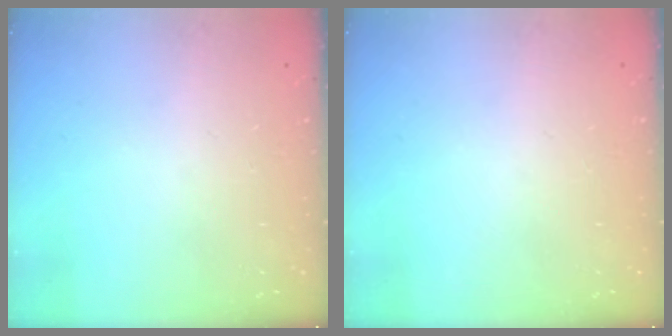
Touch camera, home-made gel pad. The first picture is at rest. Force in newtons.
{"total": 0.0}